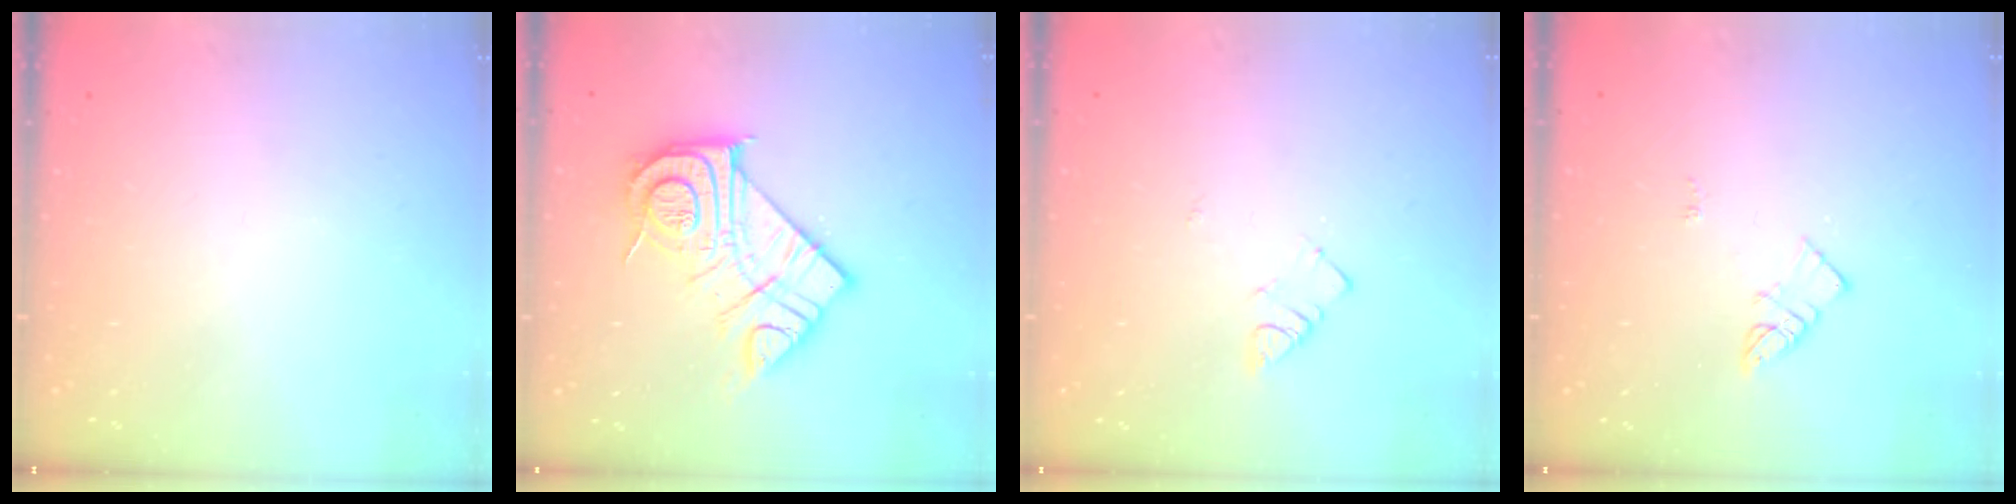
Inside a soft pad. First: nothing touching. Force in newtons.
{"total": 18.1, "press": 18.0, "slide": 1.5}
{"total": 2.8, "press": 2.7, "slide": 0.4}
{"total": 3.9, "press": 3.9, "slide": 0.3}